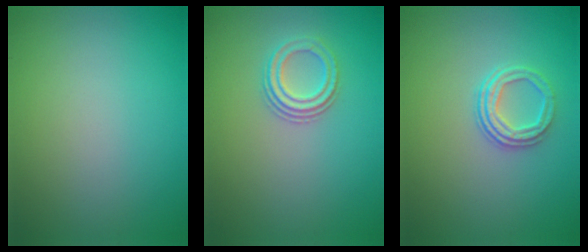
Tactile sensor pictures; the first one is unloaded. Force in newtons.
{"total": 2.6, "press": 2.3, "slide": 1.2}
{"total": 3.0, "press": 2.4, "slide": 1.7}